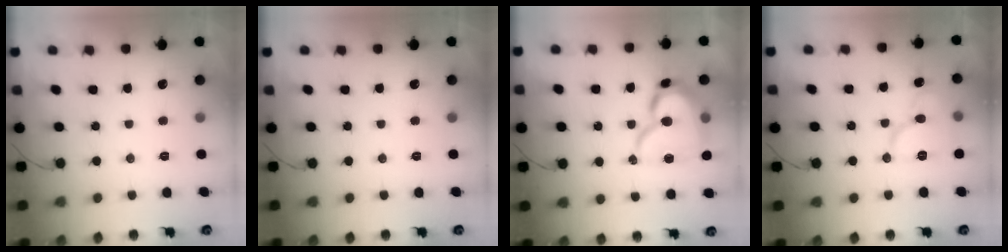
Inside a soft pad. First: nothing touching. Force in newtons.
{"total": 0.0}
{"total": 14.7, "press": 14.7, "slide": 0.9}
{"total": 11.3, "press": 11.2, "slide": 1.2}